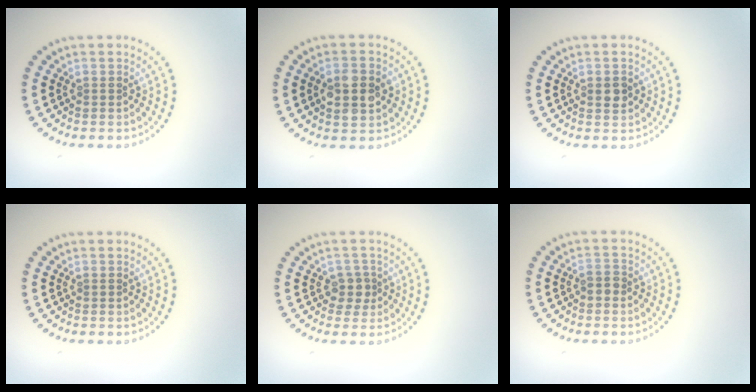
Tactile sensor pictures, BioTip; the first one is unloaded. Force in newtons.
{"total": 4.0, "press": 4.0, "slide": 0.2}
{"total": 1.4, "press": 1.4, "slide": 0.1}
{"total": 0.0}
{"total": 1.7, "press": 1.4, "slide": 1.1}
{"total": 1.1, "press": 1.0, "slide": 0.5}